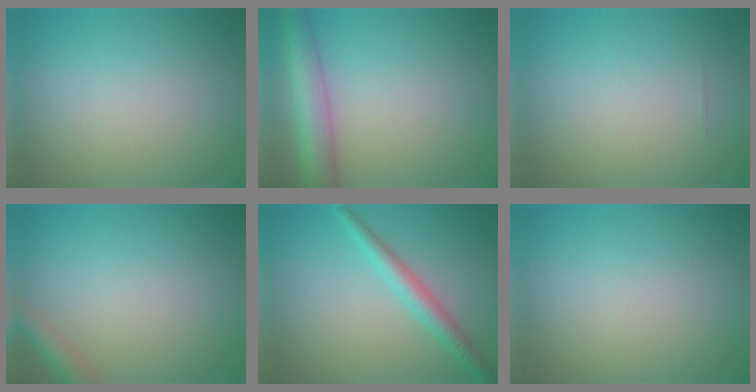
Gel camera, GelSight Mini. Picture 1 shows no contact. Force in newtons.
{"total": 5.7, "press": 5.7, "slide": 0.2}
{"total": 0.0}
{"total": 2.3, "press": 2.3, "slide": 0.1}
{"total": 2.8, "press": 2.8, "slide": 0.1}
{"total": 0.0}